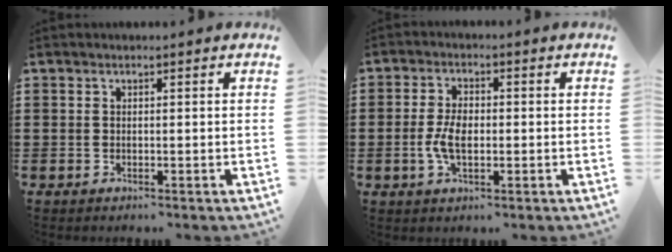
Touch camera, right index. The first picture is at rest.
{"total": 4.7, "force": [-0.7, 2.5, 3.9], "torque": [-0.094, -0.002, -0.017]}